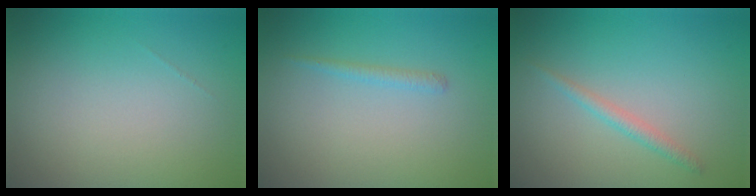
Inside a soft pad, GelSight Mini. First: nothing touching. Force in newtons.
{"total": 0.9, "press": 0.9, "slide": 0.1}
{"total": 1.3, "press": 1.3, "slide": 0.1}